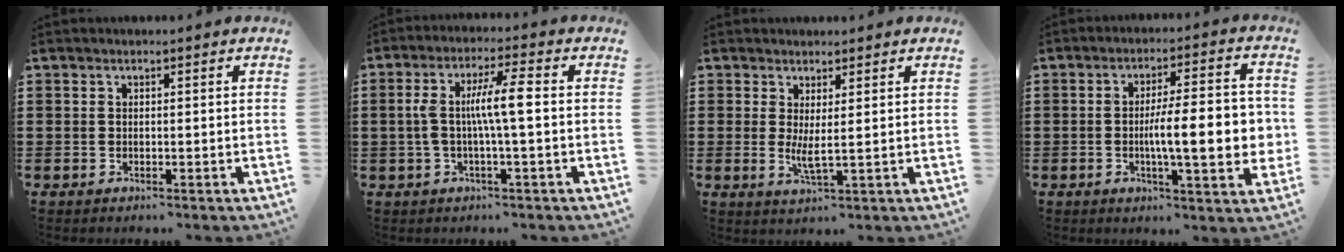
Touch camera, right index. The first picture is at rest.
{"total": 6.9, "force": [-0.1, 0.9, 6.9], "torque": [-0.135, -0.002, -0.010]}
{"total": 3.1, "force": [1.0, 0.0, 2.9], "torque": [-0.057, -0.009, 0.019]}
{"total": 11.4, "force": [-1.2, 2.5, 11.1], "torque": [-0.160, -0.004, -0.022]}